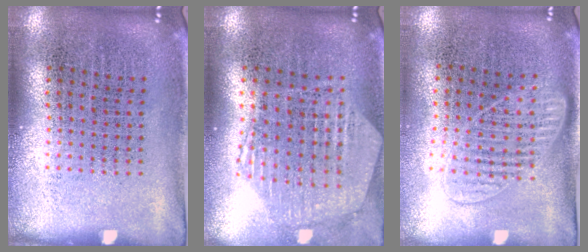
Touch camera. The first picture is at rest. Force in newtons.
{"total": 1.2, "press": 1.2, "slide": 0.1}
{"total": 1.3, "press": 1.2, "slide": 0.5}